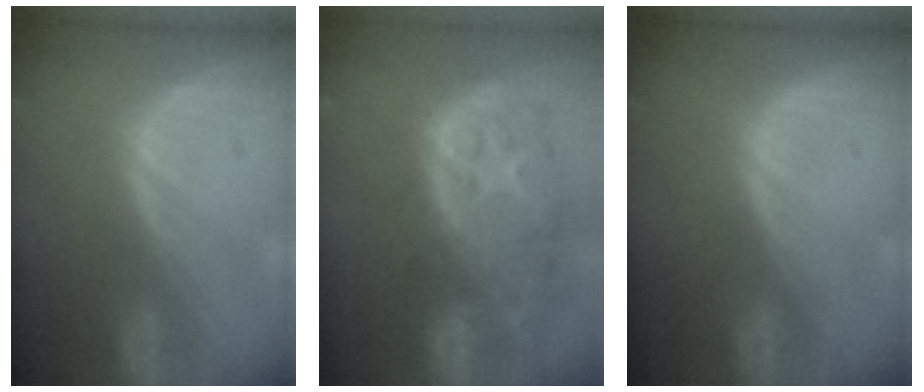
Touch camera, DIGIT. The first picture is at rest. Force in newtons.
{"total": 13.9, "press": 11.1, "slide": 8.3}
{"total": 0.0}